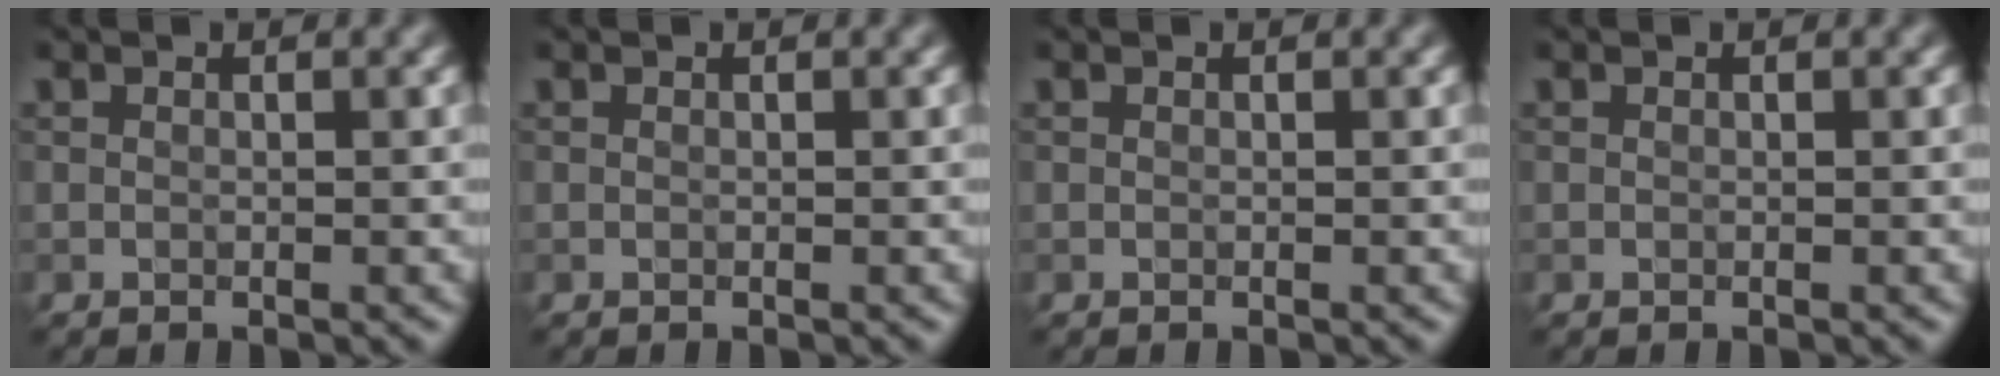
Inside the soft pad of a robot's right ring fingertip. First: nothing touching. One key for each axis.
{"total": 0.0}
{"total": 0.0}
{"total": 0.0}